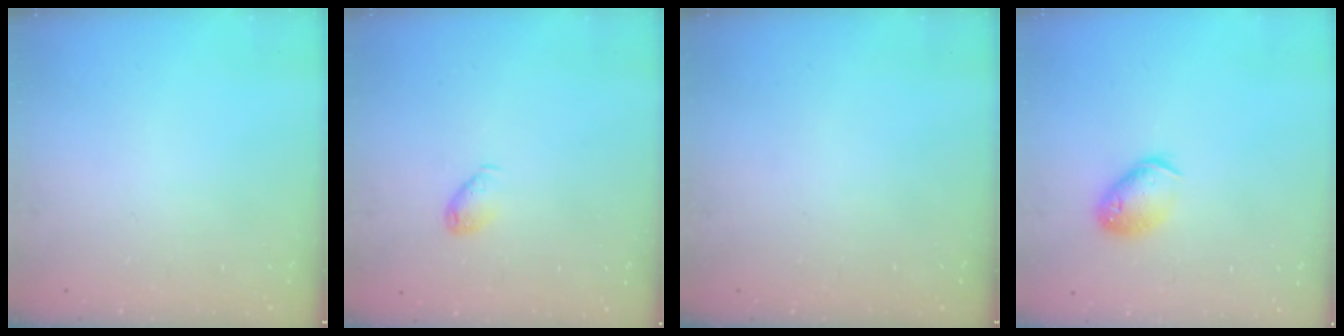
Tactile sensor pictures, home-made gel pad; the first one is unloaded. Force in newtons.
{"total": 4.9, "press": 4.9, "slide": 0.4}
{"total": 0.0}
{"total": 11.2, "press": 11.1, "slide": 1.6}